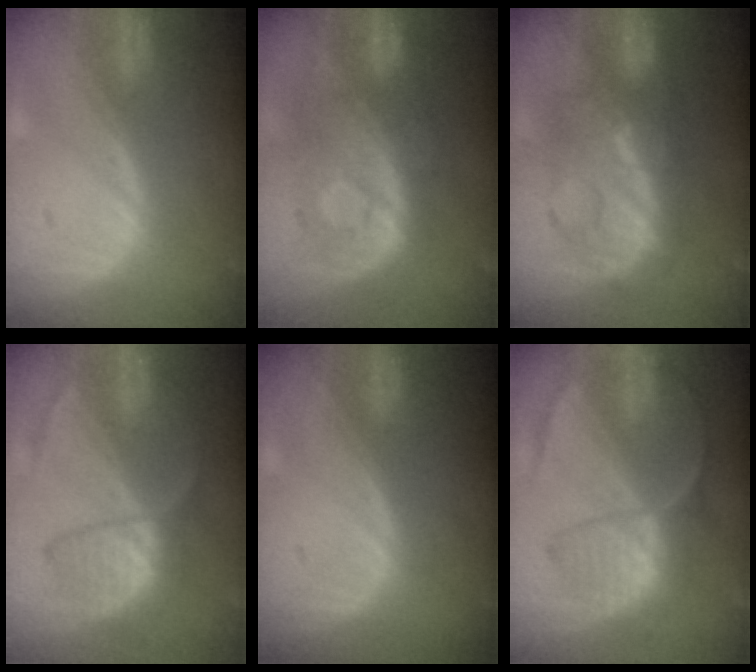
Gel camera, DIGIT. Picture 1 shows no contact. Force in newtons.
{"total": 9.6, "press": 8.9, "slide": 3.6}
{"total": 8.8, "press": 8.8, "slide": 0.4}
{"total": 6.4, "press": 6.3, "slide": 0.7}
{"total": 0.0}
{"total": 8.9, "press": 7.6, "slide": 4.7}